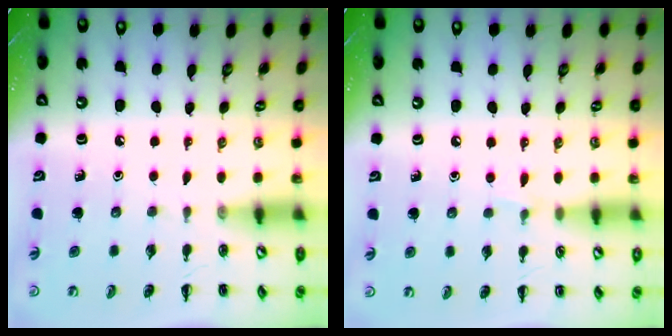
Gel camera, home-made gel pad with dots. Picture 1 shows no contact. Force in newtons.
{"total": 3.7, "press": 3.6, "slide": 1.1}